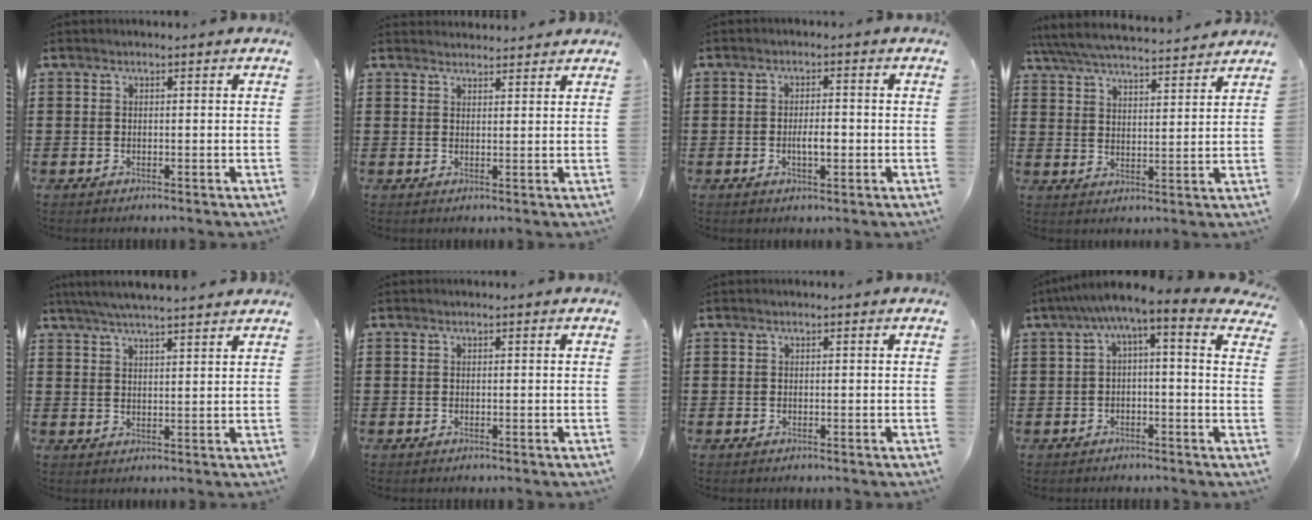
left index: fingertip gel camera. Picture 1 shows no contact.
{"total": 2.1, "force": [2.1, 0.1, -0.1], "torque": [-0.004, -0.003, 0.042]}
{"total": 3.3, "force": [-0.5, 1.2, 3.0], "torque": [-0.055, 0.003, -0.009]}
{"total": 5.8, "force": [5.6, 0.2, 1.5], "torque": [-0.052, -0.032, 0.096]}
{"total": 4.5, "force": [4.2, -0.2, 1.7], "torque": [-0.045, -0.012, 0.075]}
{"total": 0.0}
{"total": 0.0}
{"total": 3.2, "force": [-0.1, 0.2, 3.2], "torque": [-0.068, -0.022, -0.012]}